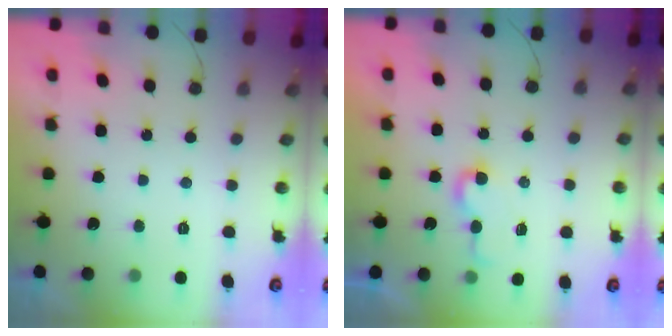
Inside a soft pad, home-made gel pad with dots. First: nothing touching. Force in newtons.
{"total": 4.4, "press": 4.4, "slide": 0.5}